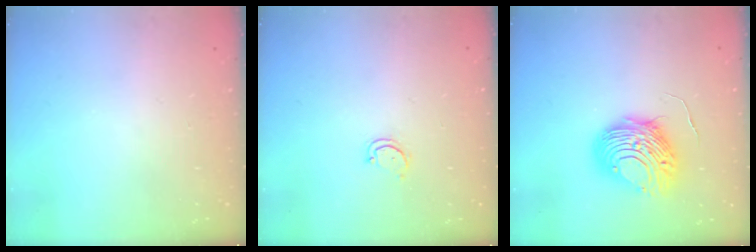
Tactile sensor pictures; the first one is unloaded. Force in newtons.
{"total": 2.7, "press": 2.7, "slide": 0.3}
{"total": 10.6, "press": 10.6, "slide": 0.9}